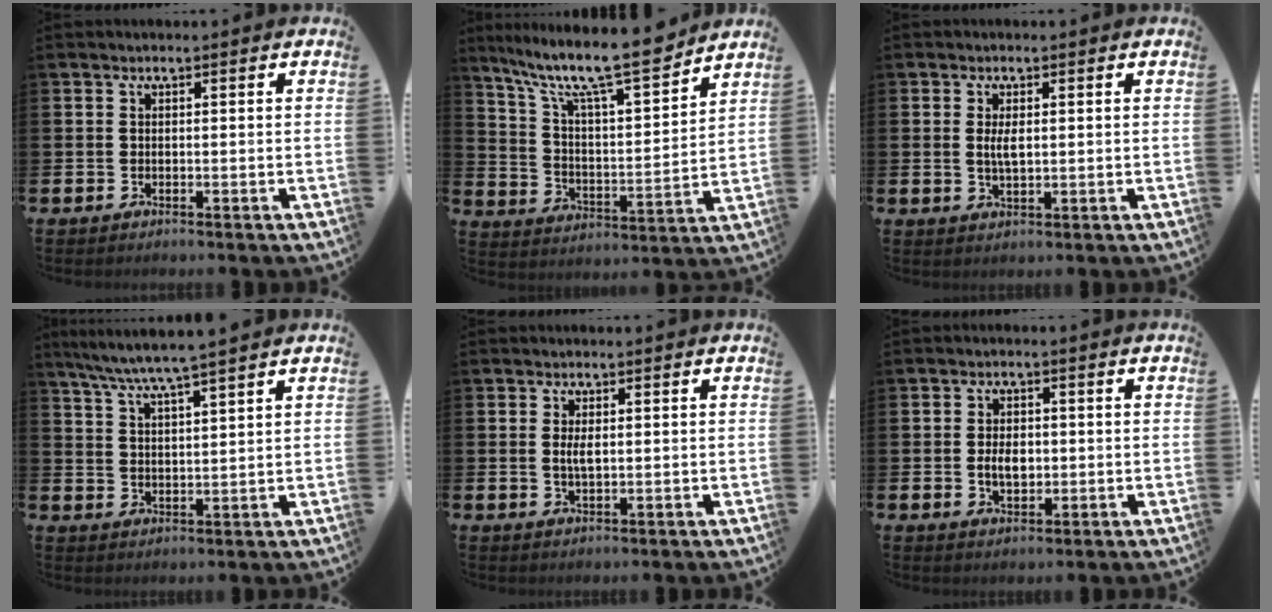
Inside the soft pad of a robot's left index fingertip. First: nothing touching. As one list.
[{"total": 12.1, "force": [10.2, 2.0, 6.2], "torque": [-0.143, -0.068, 0.172]}, {"total": 2.5, "force": [0.4, 0.9, 2.3], "torque": [-0.036, -0.001, 0.003]}, {"total": 5.9, "force": [5.5, -0.6, 2.2], "torque": [-0.057, -0.028, 0.095]}, {"total": 2.2, "force": [0.2, 0.8, 2.0], "torque": [-0.030, -0.001, 0.000]}, {"total": 3.5, "force": [-0.3, 2.3, 2.7], "torque": [-0.026, -0.004, -0.012]}]